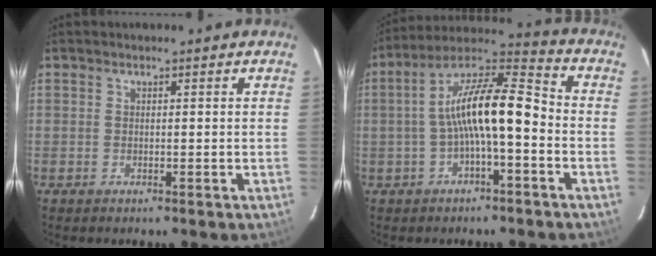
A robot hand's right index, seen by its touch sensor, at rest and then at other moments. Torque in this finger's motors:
{"motor_torque": [1.71, -0.36, 1.05, 0.21]}